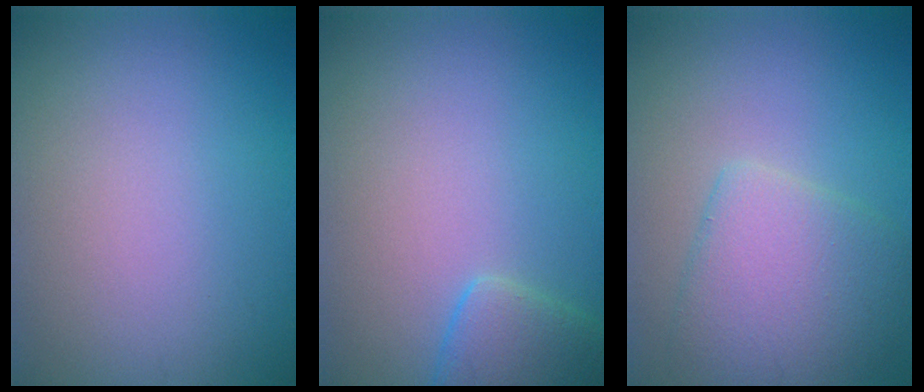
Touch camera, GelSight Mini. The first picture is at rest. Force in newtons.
{"total": 2.9, "press": 2.9, "slide": 0.1}
{"total": 5.2, "press": 5.2, "slide": 0.2}